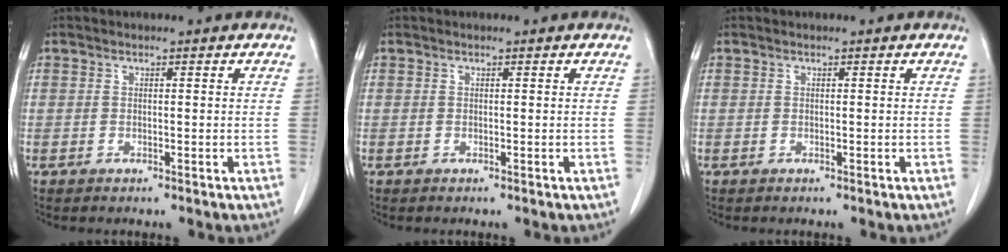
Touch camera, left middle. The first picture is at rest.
{"total": 0.0}
{"total": 0.0}